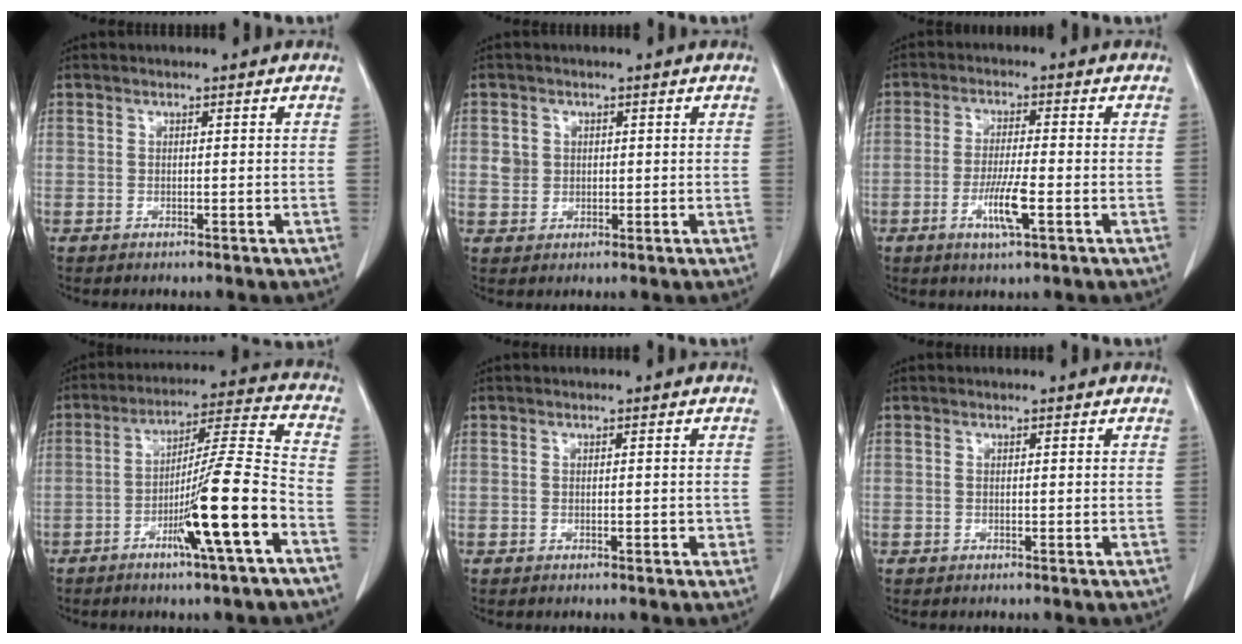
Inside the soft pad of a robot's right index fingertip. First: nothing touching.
{"total": 2.7, "force": [0.6, 2.5, 0.8], "torque": [-0.013, 0.006, 0.015]}
{"total": 6.1, "force": [-2.3, 0.3, 5.7], "torque": [-0.109, -0.010, -0.042]}
{"total": 14.0, "force": [-5.8, -0.9, 12.7], "torque": [-0.214, -0.001, -0.101]}
{"total": 1.1, "force": [-0.2, 0.5, 1.0], "torque": [-0.014, 0.001, -0.002]}
{"total": 0.0}